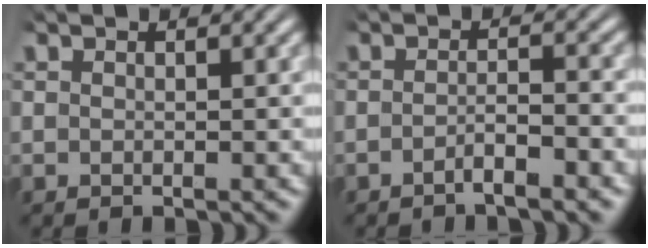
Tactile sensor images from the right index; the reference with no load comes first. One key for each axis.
{"total": 2.1, "fx": -1.6, "fy": 0.0, "fz": 1.4, "tx": -0.019, "ty": -0.004, "tz": -0.032}